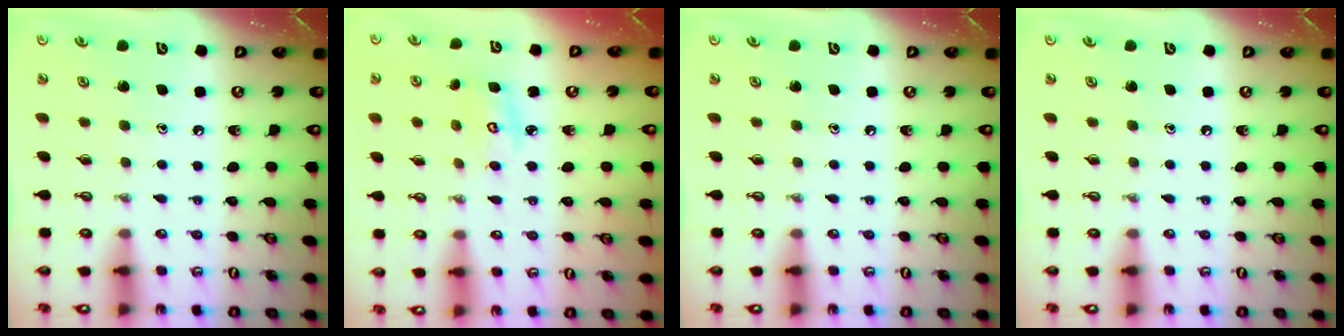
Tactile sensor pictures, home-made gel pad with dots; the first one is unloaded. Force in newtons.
{"total": 5.5, "press": 5.5, "slide": 0.5}
{"total": 0.0}
{"total": 0.0}